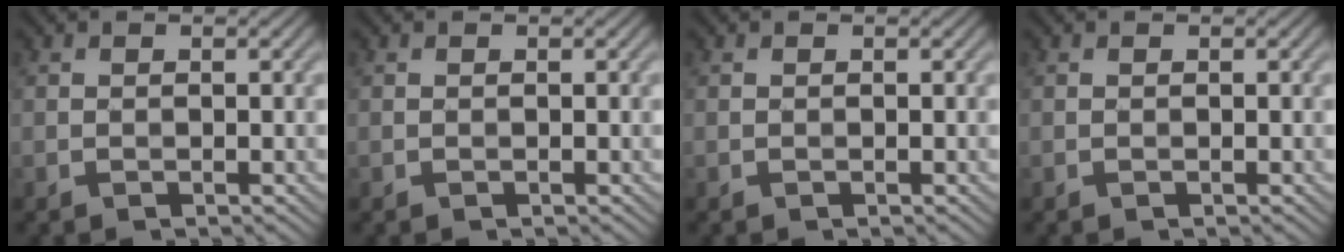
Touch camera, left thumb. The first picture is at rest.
{"total": 0.0}
{"total": 0.0}
{"total": 0.0}